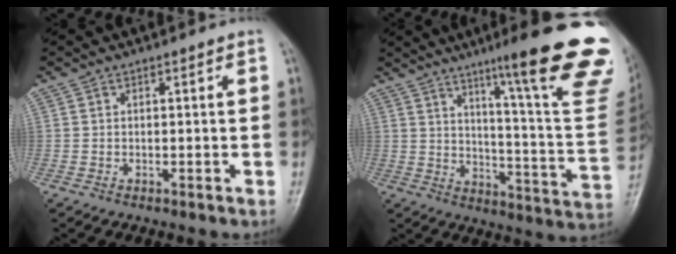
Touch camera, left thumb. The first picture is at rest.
{"total": 26.4, "force": [15.6, 3.2, 21.1], "torque": [-0.235, -0.074, 0.217]}